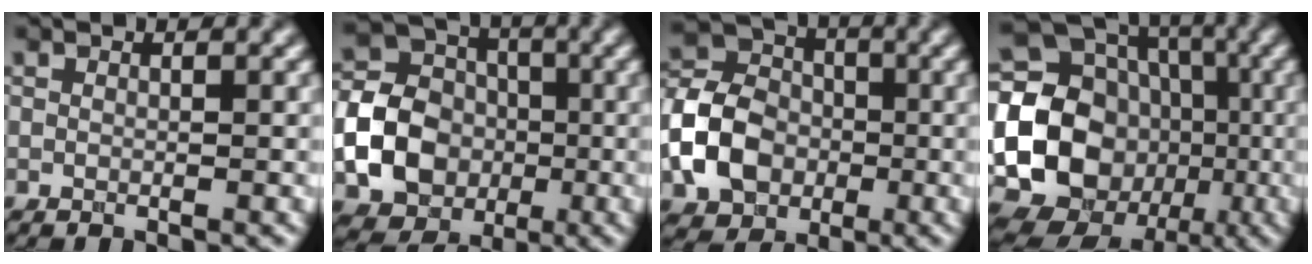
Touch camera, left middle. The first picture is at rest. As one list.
[{"total": 7.9, "force": [-1.6, 6.6, 4.2], "torque": [-0.084, 0.001, -0.039]}, {"total": 7.2, "force": [-1.9, 5.7, 4.0], "torque": [-0.083, 0.009, -0.051]}, {"total": 23.5, "force": [-3.1, 21.4, 9.3], "torque": [-0.205, -0.003, -0.099]}]